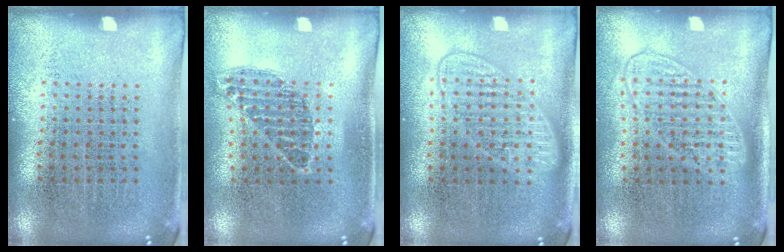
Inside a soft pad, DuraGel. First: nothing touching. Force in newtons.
{"total": 0.9, "press": 0.8, "slide": 0.5}
{"total": 1.5, "press": 1.4, "slide": 0.3}
{"total": 1.4, "press": 1.2, "slide": 0.7}